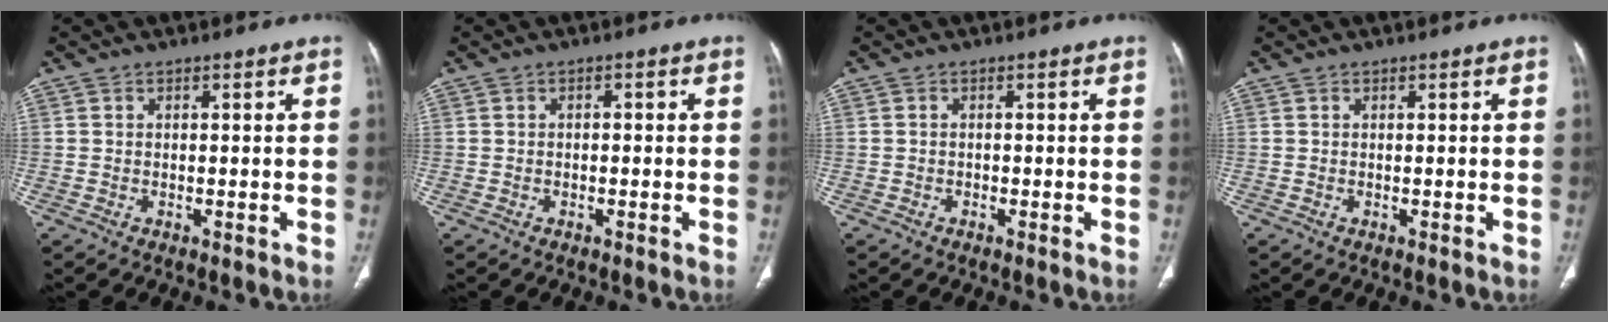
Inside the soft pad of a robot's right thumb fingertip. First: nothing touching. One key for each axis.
{"total": 1.0, "fx": -0.2, "fy": 0.7, "fz": 0.8, "tx": -0.007, "ty": 0.005, "tz": -0.006}
{"total": 0.5, "fx": -0.3, "fy": 0.4, "fz": 0.1, "tx": 0.000, "ty": 0.001, "tz": -0.008}
{"total": 0.0}